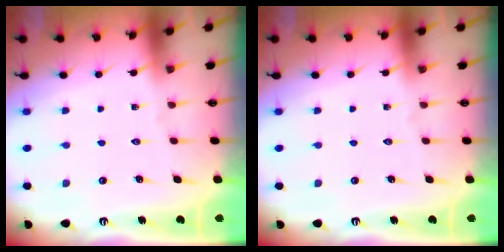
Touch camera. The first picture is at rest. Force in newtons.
{"total": 0.0}